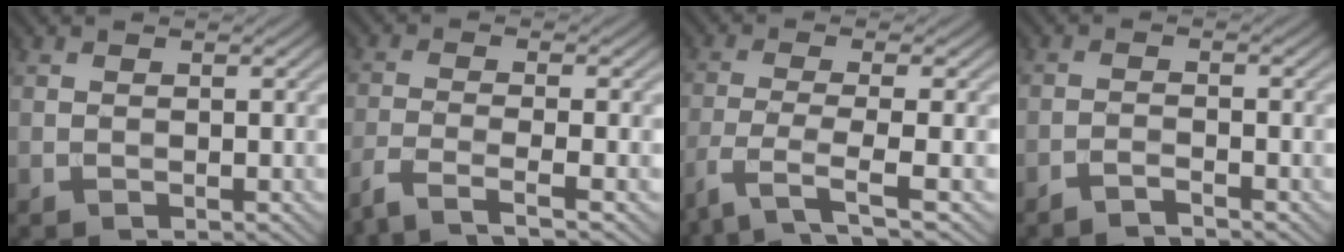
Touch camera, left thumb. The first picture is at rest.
{"total": 4.5, "force": [-3.2, 0.6, 3.0], "torque": [-0.051, -0.001, -0.081]}
{"total": 5.1, "force": [-3.0, 0.8, 4.1], "torque": [-0.080, -0.005, -0.074]}
{"total": 1.9, "force": [-1.7, 0.1, 0.9], "torque": [-0.014, 0.003, -0.040]}